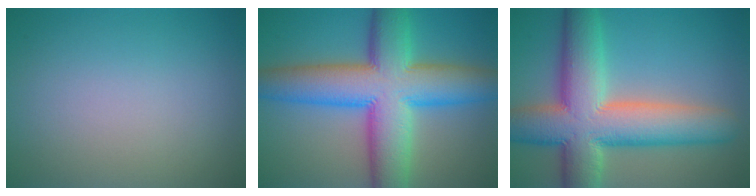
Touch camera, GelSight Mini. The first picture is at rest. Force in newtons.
{"total": 12.9, "press": 12.9, "slide": 0.3}
{"total": 12.1, "press": 12.0, "slide": 0.8}